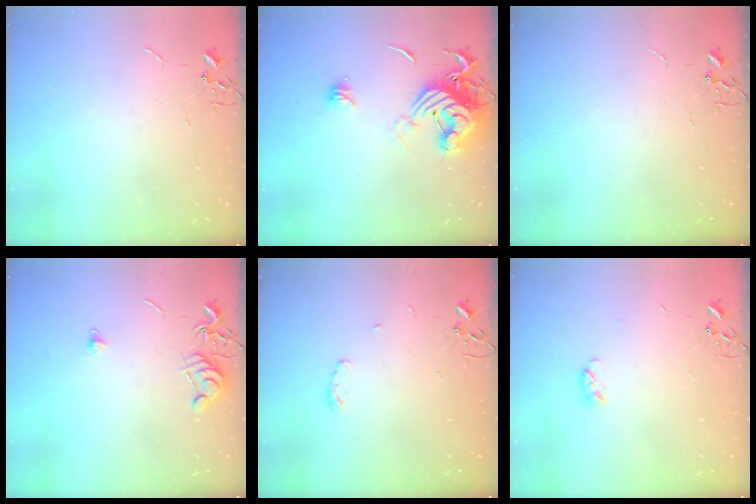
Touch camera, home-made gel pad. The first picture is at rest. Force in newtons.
{"total": 14.8, "press": 14.7, "slide": 1.4}
{"total": 0.0}
{"total": 7.3, "press": 7.3, "slide": 0.7}
{"total": 4.0, "press": 3.9, "slide": 0.6}
{"total": 4.1, "press": 4.0, "slide": 0.6}